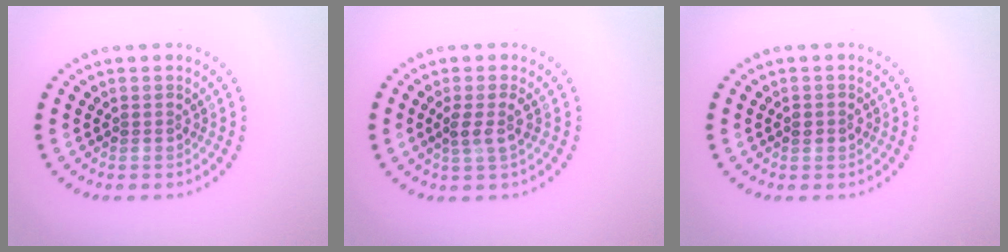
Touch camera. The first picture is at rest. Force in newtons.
{"total": 1.8, "press": 1.4, "slide": 1.1}
{"total": 1.2, "press": 1.2, "slide": 0.1}